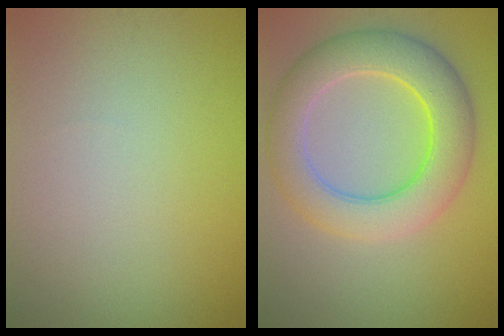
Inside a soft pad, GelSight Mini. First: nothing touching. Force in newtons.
{"total": 7.7, "press": 7.7, "slide": 0.2}